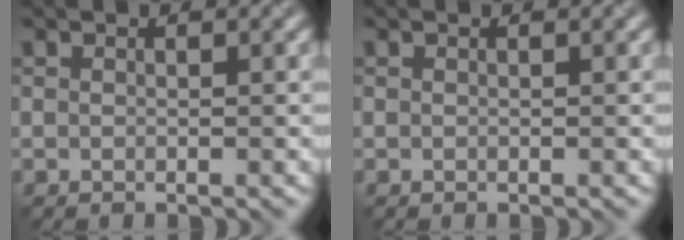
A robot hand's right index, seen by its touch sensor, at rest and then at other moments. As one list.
[{"total": 0.0}]